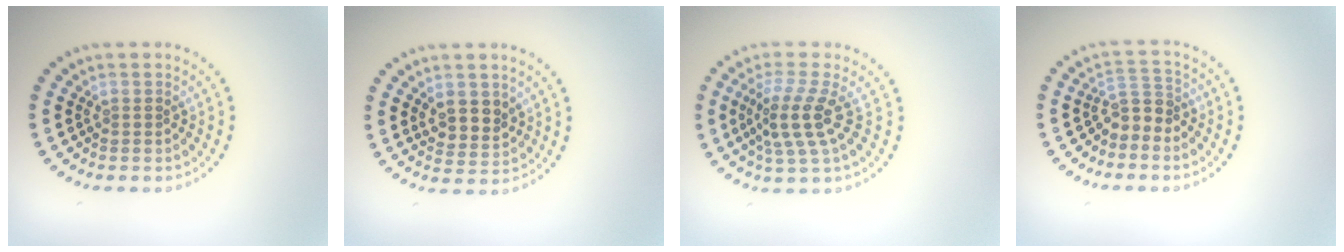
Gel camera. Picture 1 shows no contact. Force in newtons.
{"total": 2.7, "press": 2.4, "slide": 1.1}
{"total": 3.8, "press": 3.1, "slide": 2.2}
{"total": 2.2, "press": 1.9, "slide": 1.3}